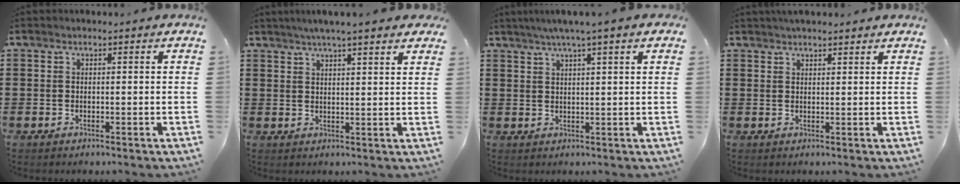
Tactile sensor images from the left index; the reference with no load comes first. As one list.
[{"total": 3.9, "force": [3.4, -0.1, 1.9], "torque": [-0.048, -0.003, 0.059]}, {"total": 3.3, "force": [2.3, -0.4, 2.3], "torque": [-0.051, 0.001, 0.040]}, {"total": 1.7, "force": [1.7, 0.3, 0.3], "torque": [-0.010, 0.005, 0.032]}]